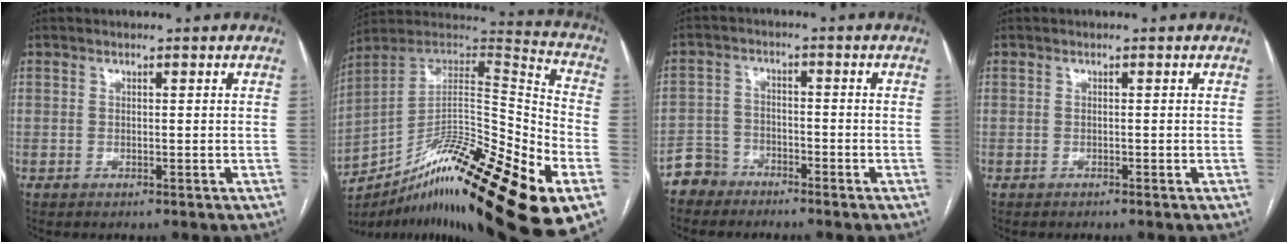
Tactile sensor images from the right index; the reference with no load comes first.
{"total": 28.0, "force": [-14.5, 3.9, 23.6], "torque": [-0.331, 0.002, -0.240]}
{"total": 4.4, "force": [-3.7, 2.4, -0.3], "torque": [0.010, 0.004, -0.076]}
{"total": 0.0}